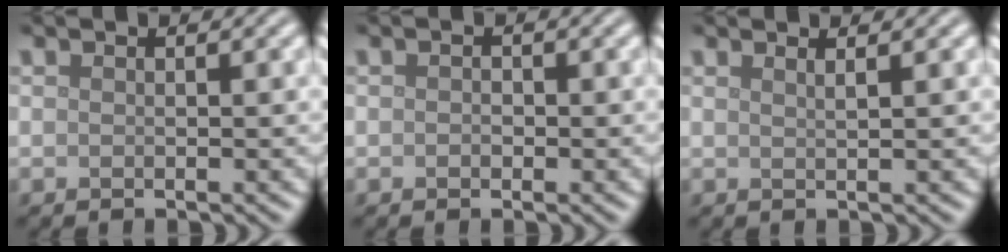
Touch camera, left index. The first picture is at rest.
{"total": 0.7, "force": [-0.1, 0.6, 0.4], "torque": [-0.006, -0.003, -0.003]}
{"total": 1.4, "force": [0.9, 0.6, 0.9], "torque": [0.000, 0.001, 0.001]}